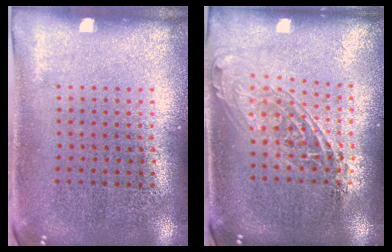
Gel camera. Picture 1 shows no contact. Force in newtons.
{"total": 1.6, "press": 1.3, "slide": 0.9}